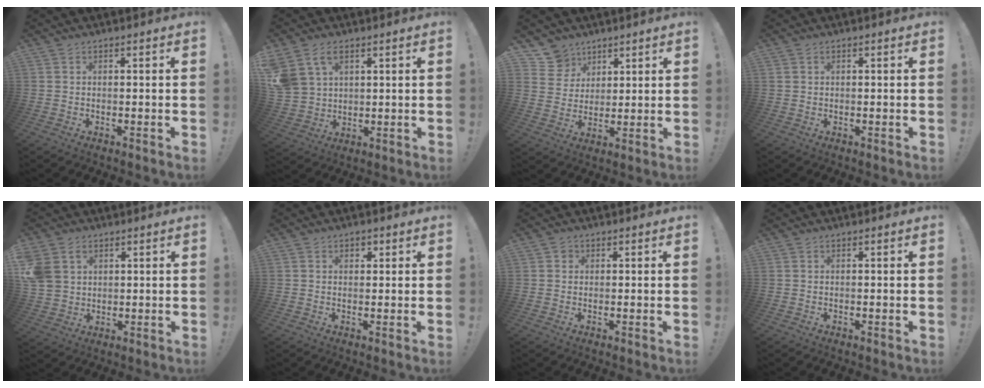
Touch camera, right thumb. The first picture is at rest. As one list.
[{"total": 9.2, "force": [5.0, 6.5, 4.3], "torque": [-0.095, -0.021, 0.102]}, {"total": 8.7, "force": [5.8, 6.4, 0.9], "torque": [-0.018, -0.046, 0.119]}, {"total": 0.7, "force": [0.4, 0.6, 0.1], "torque": [-0.009, 0.006, 0.008]}, {"total": 8.3, "force": [3.3, 6.7, 3.6], "torque": [-0.089, -0.004, 0.069]}, {"total": 1.8, "force": [0.8, 1.4, 0.8], "torque": [-0.003, 0.000, 0.010]}, {"total": 1.5, "force": [0.7, 1.3, 0.2], "torque": [0.001, -0.002, 0.013]}, {"total": 0.0}]